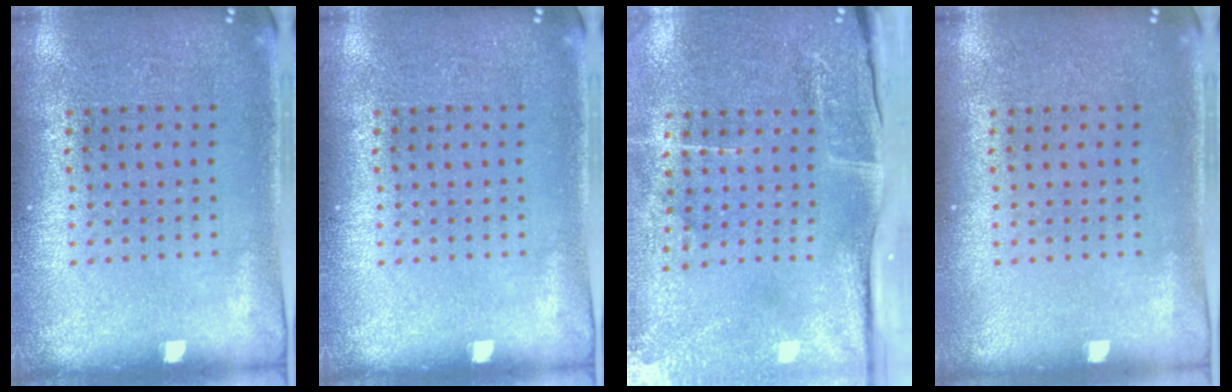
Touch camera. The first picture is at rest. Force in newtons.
{"total": 0.0}
{"total": 4.9, "press": 3.9, "slide": 3.0}
{"total": 0.0}